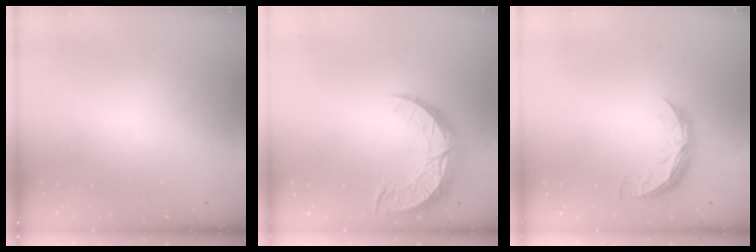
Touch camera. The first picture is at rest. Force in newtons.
{"total": 12.8, "press": 12.7, "slide": 0.9}
{"total": 7.9, "press": 7.8, "slide": 0.6}